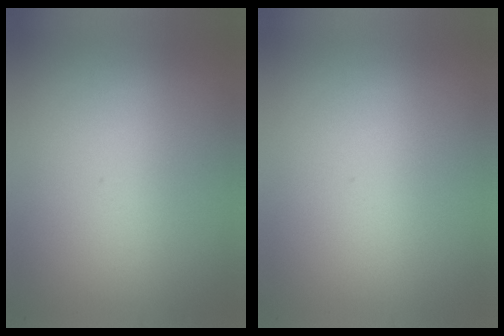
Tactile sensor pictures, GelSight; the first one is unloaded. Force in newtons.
{"total": 0.0}